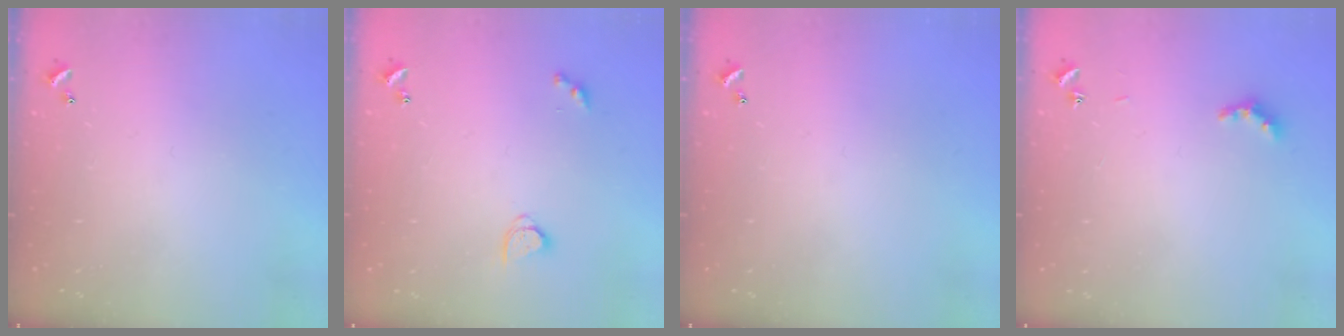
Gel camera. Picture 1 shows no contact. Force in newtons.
{"total": 2.9, "press": 2.8, "slide": 0.3}
{"total": 0.0}
{"total": 3.6, "press": 3.5, "slide": 0.5}